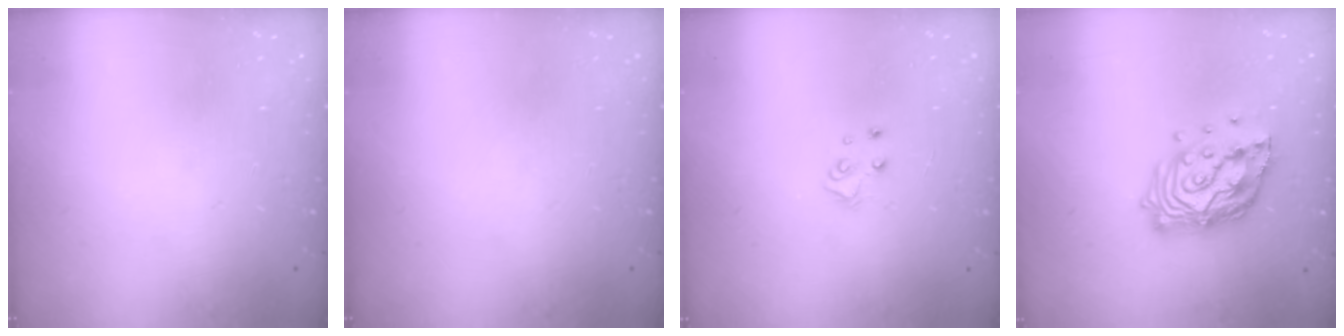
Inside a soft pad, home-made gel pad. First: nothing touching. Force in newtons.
{"total": 0.0}
{"total": 4.0, "press": 4.0, "slide": 0.2}
{"total": 17.0, "press": 16.9, "slide": 1.5}